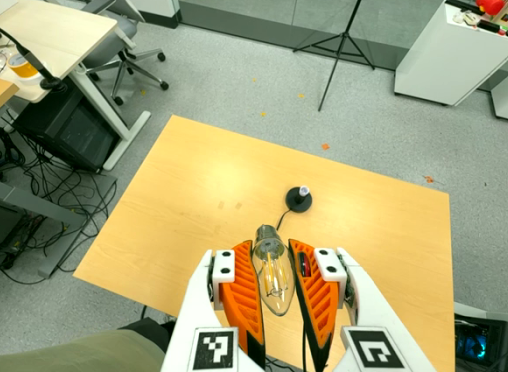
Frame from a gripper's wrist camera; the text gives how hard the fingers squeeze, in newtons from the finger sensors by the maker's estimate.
{"total": 21.8, "left": 23.9, "right": 19.6}